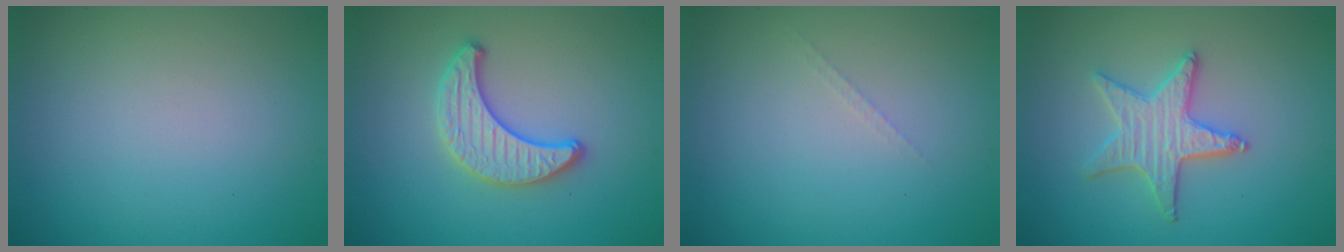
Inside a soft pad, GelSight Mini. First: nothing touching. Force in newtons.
{"total": 3.2, "press": 3.1, "slide": 0.8}
{"total": 0.6, "press": 0.6, "slide": 0.1}
{"total": 3.6, "press": 3.4, "slide": 1.2}